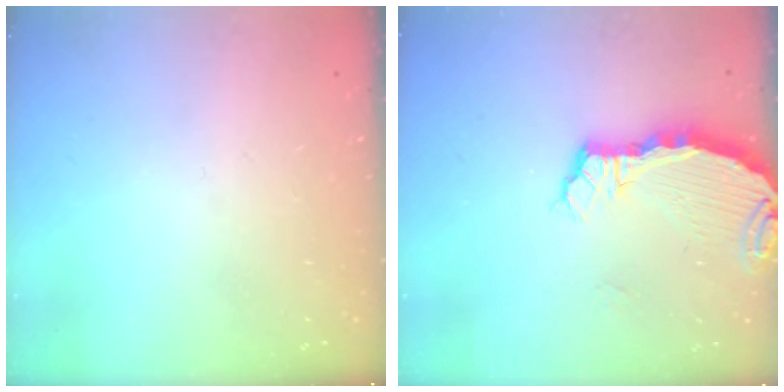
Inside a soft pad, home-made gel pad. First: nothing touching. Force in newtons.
{"total": 4.9, "press": 4.9, "slide": 0.5}